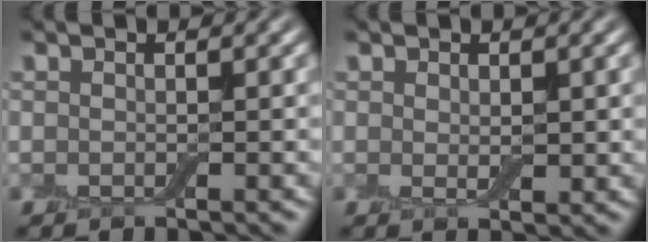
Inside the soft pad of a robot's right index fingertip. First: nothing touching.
{"total": 1.3, "force": [0.3, 0.6, 1.1], "torque": [-0.017, -0.006, 0.010]}